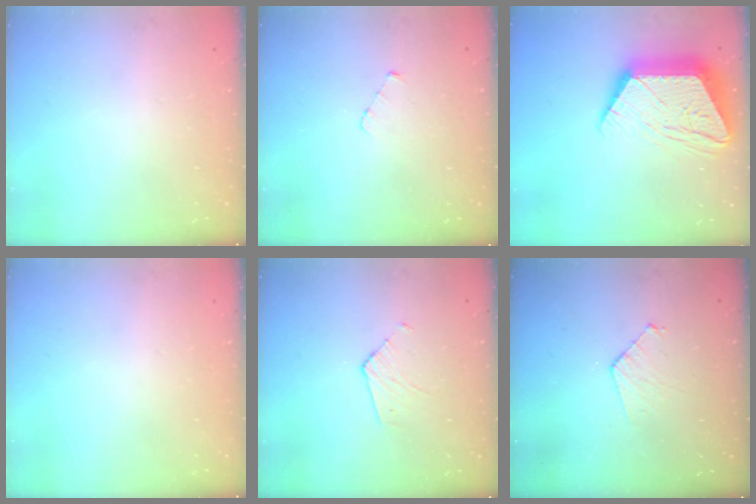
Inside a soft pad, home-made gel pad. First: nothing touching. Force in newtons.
{"total": 2.5, "press": 2.5, "slide": 0.2}
{"total": 19.9, "press": 19.9, "slide": 1.3}
{"total": 0.0}
{"total": 3.5, "press": 3.4, "slide": 0.3}
{"total": 4.4, "press": 4.3, "slide": 0.4}